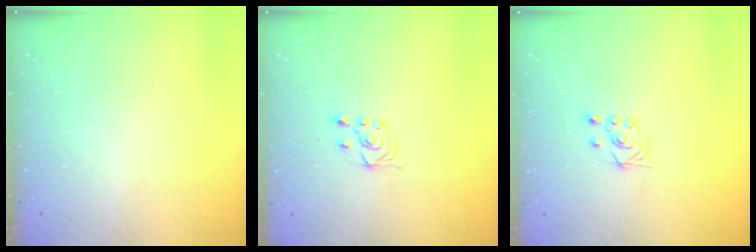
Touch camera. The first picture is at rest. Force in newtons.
{"total": 3.9, "press": 3.8, "slide": 0.9}
{"total": 2.8, "press": 2.4, "slide": 1.4}